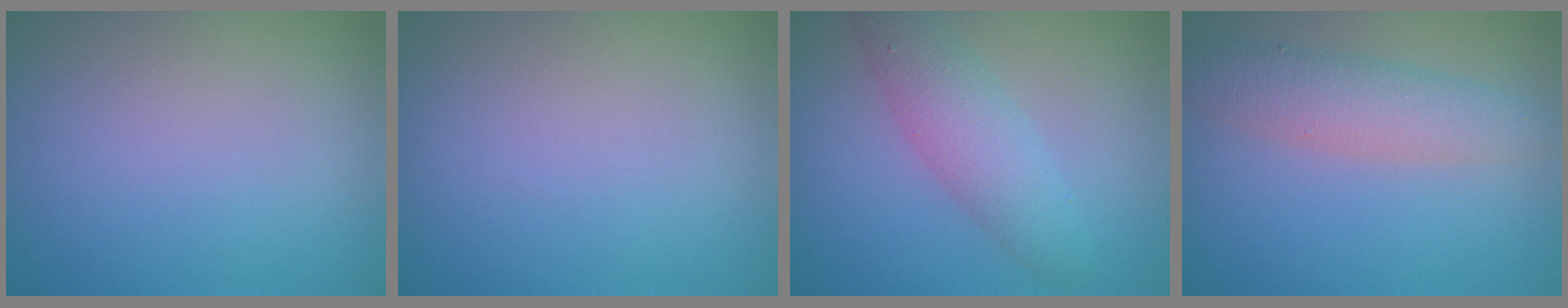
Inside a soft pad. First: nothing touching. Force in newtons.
{"total": 0.0}
{"total": 4.5, "press": 4.5, "slide": 0.1}
{"total": 4.3, "press": 4.3, "slide": 0.1}